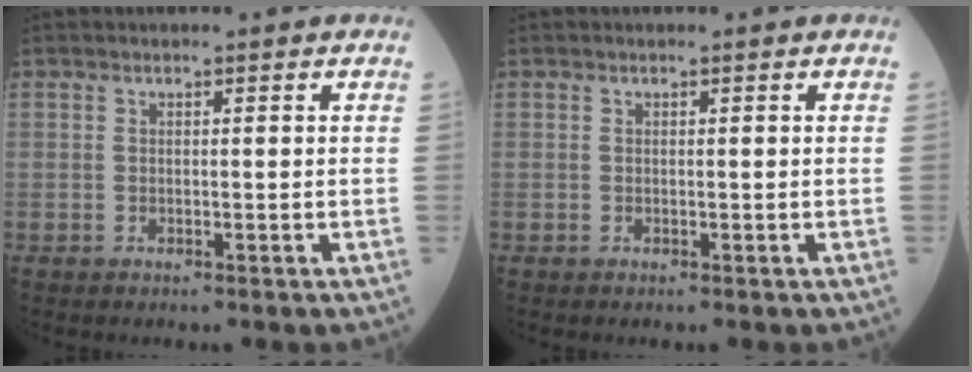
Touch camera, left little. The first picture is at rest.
{"total": 0.0}